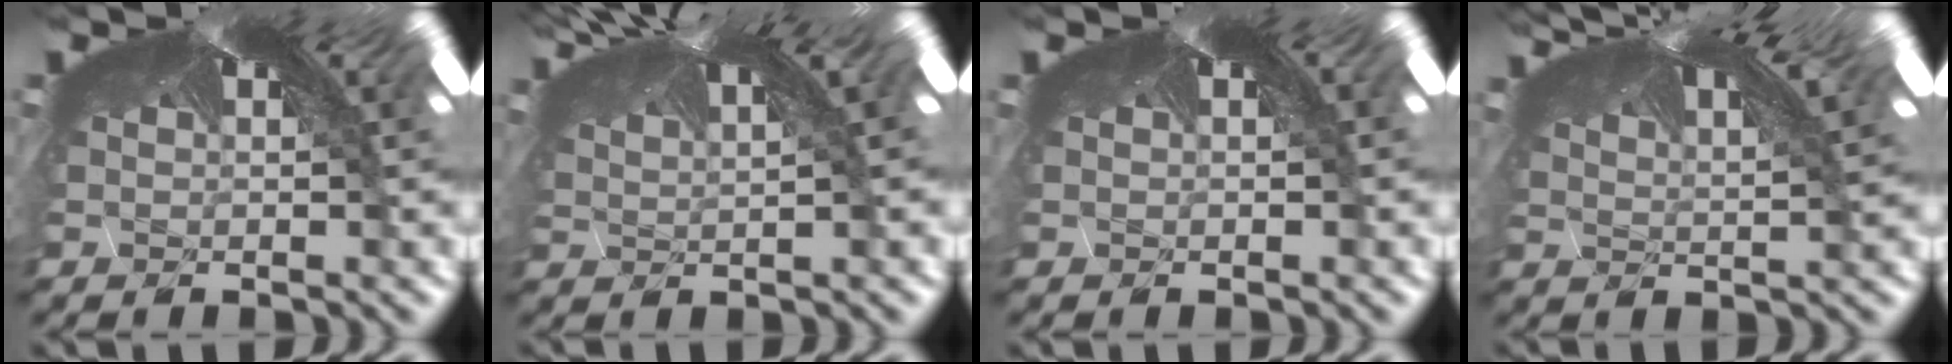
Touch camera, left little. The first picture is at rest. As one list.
[{"total": 0.9, "force": [0.5, 0.0, 0.8], "torque": [-0.030, 0.003, 0.013]}, {"total": 0.0}, {"total": 1.9, "force": [0.4, 0.4, 1.8], "torque": [-0.038, 0.001, 0.015]}]